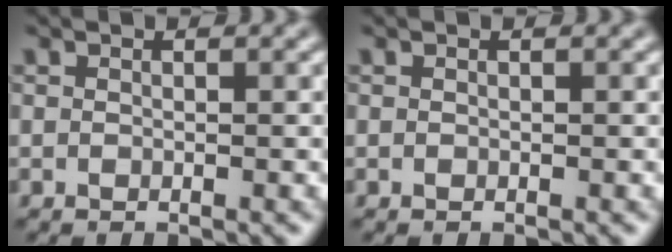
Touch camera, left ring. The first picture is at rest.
{"total": 0.0}